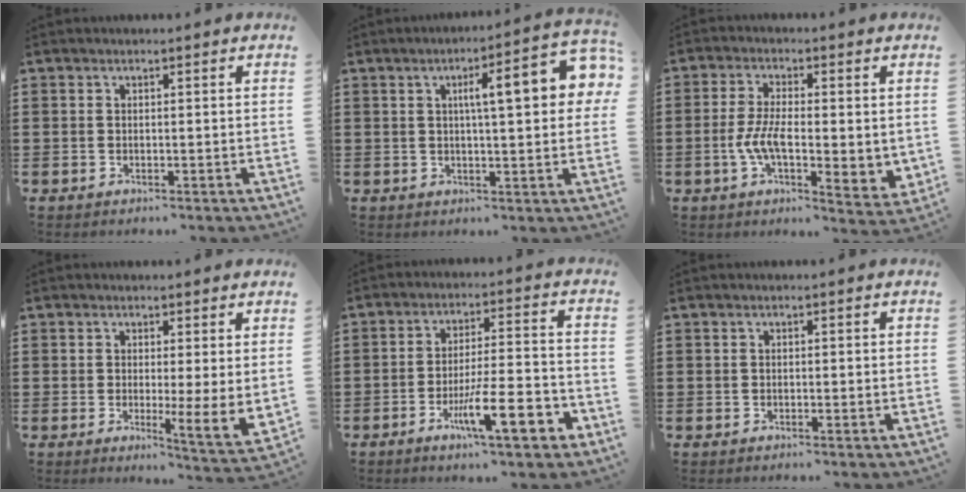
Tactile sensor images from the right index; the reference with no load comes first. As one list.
[{"total": 9.5, "force": [2.3, 2.1, 9.0], "torque": [-0.139, -0.002, 0.029]}, {"total": 7.8, "force": [-0.9, 3.2, 7.1], "torque": [-0.149, -0.002, -0.017]}, {"total": 4.6, "force": [1.8, 1.0, 4.1], "torque": [-0.061, -0.028, 0.033]}, {"total": 11.4, "force": [-5.2, 2.4, 9.9], "torque": [-0.161, 0.004, -0.090]}, {"total": 0.0}]